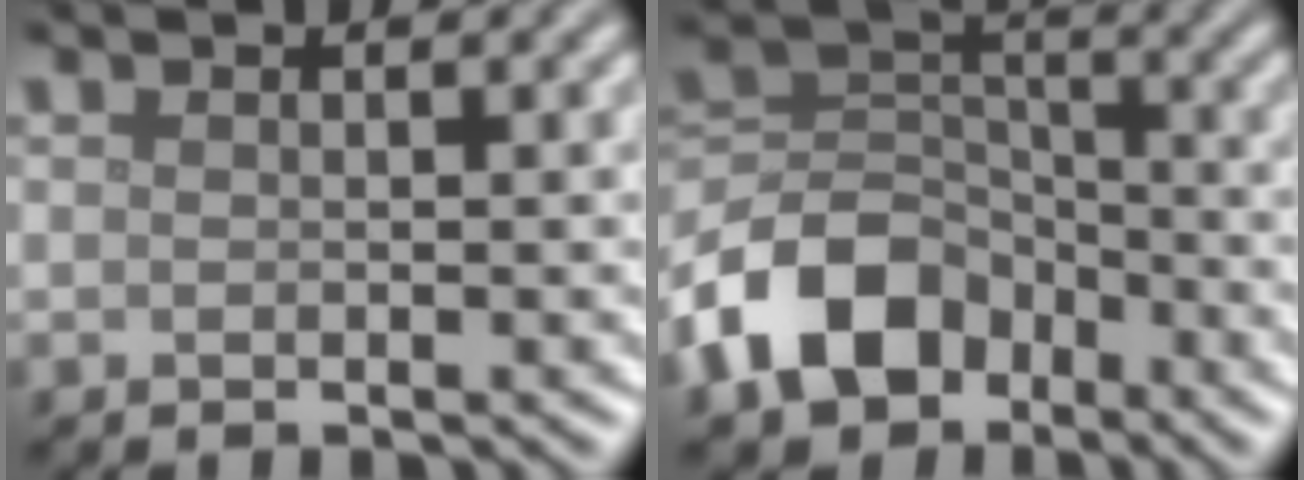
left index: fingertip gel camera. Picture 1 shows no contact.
{"total": 7.9, "force": [-4.6, 5.3, 3.7], "torque": [-0.067, 0.001, -0.100]}